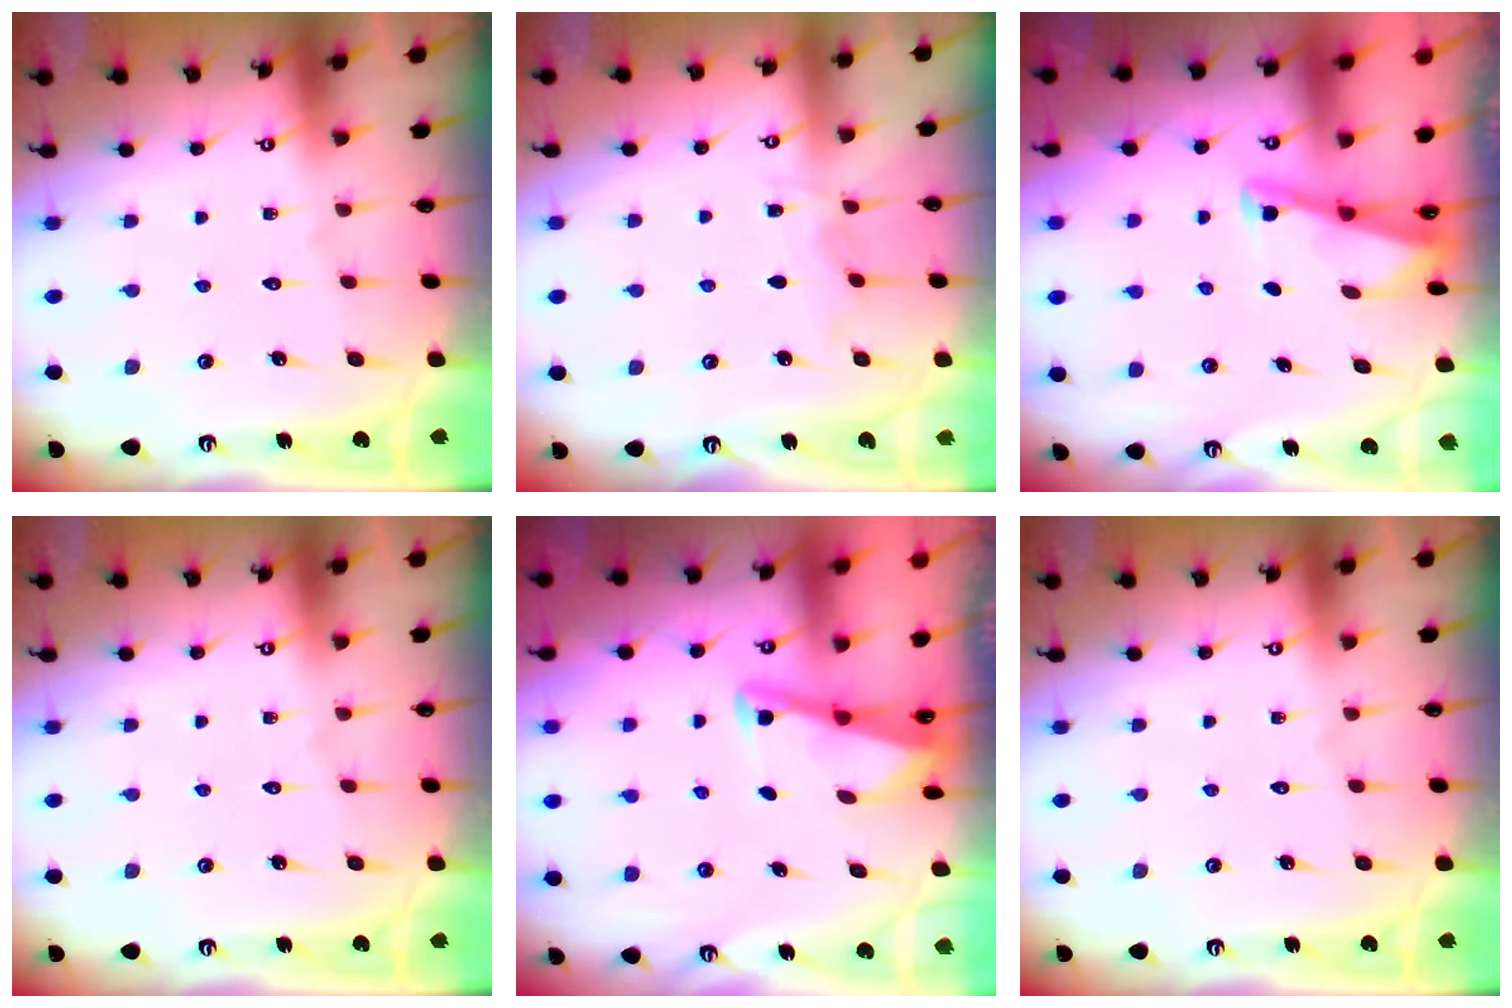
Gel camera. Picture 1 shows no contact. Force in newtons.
{"total": 4.4, "press": 4.4, "slide": 0.1}
{"total": 2.9, "press": 2.9, "slide": 0.3}
{"total": 0.0}
{"total": 2.8, "press": 2.7, "slide": 0.4}
{"total": 0.0}